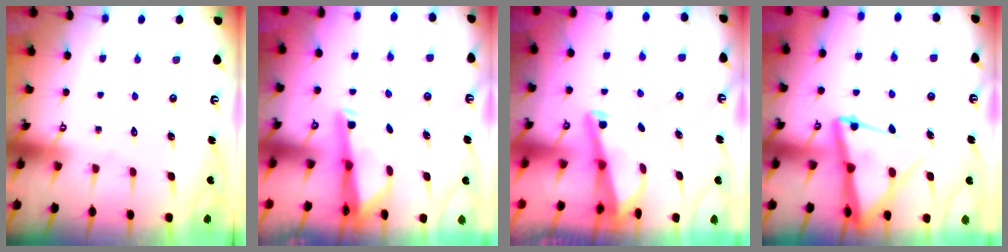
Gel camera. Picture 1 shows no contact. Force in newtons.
{"total": 2.6, "press": 2.5, "slide": 0.4}
{"total": 3.0, "press": 3.0, "slide": 0.3}
{"total": 12.0, "press": 11.9, "slide": 1.2}